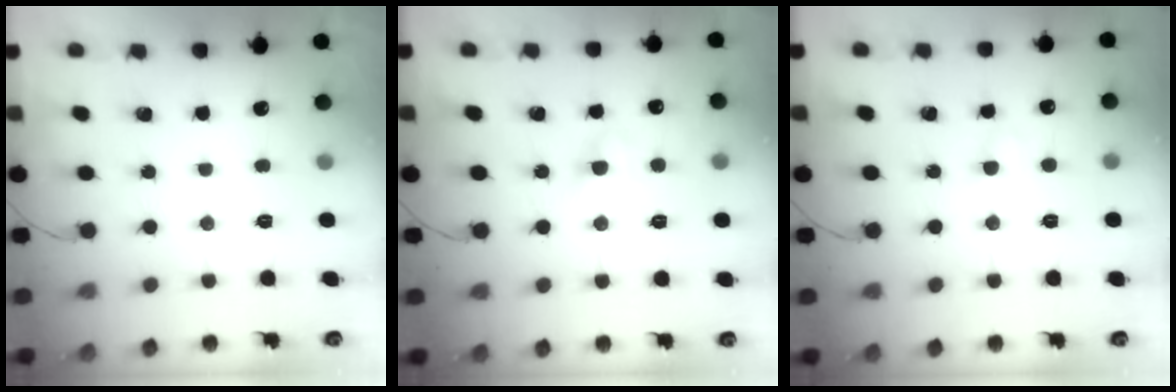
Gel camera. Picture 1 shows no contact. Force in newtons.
{"total": 3.3, "press": 3.2, "slide": 1.1}
{"total": 2.3, "press": 2.1, "slide": 0.8}